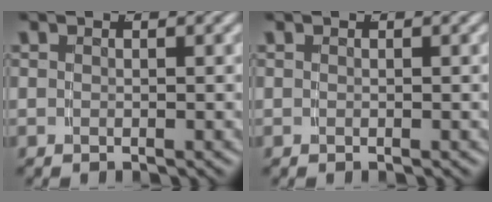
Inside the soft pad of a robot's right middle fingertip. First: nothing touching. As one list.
[{"total": 0.0}]